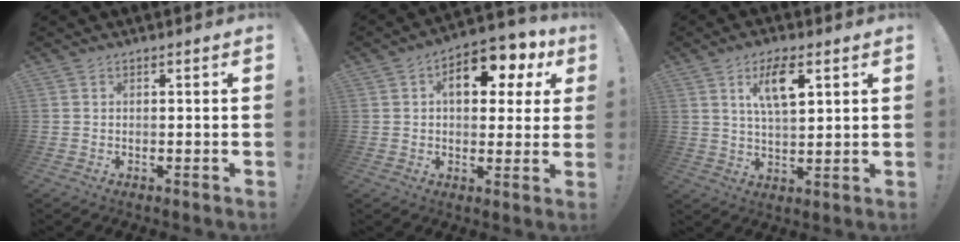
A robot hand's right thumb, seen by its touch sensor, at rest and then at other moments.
{"total": 12.7, "force": [4.4, 7.1, 9.6], "torque": [-0.137, -0.007, 0.072]}
{"total": 9.4, "force": [4.2, 3.7, 7.6], "torque": [-0.123, -0.006, 0.070]}